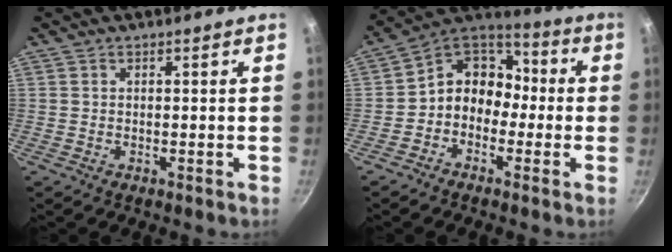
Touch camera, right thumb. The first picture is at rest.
{"total": 10.9, "force": [-2.1, 9.1, 5.7], "torque": [-0.047, 0.055, -0.064]}